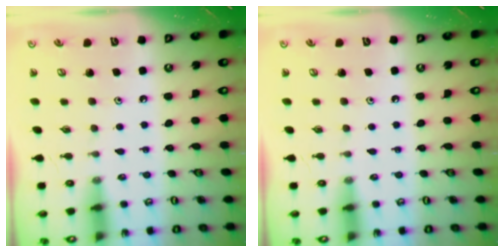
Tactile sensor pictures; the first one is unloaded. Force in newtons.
{"total": 0.0}